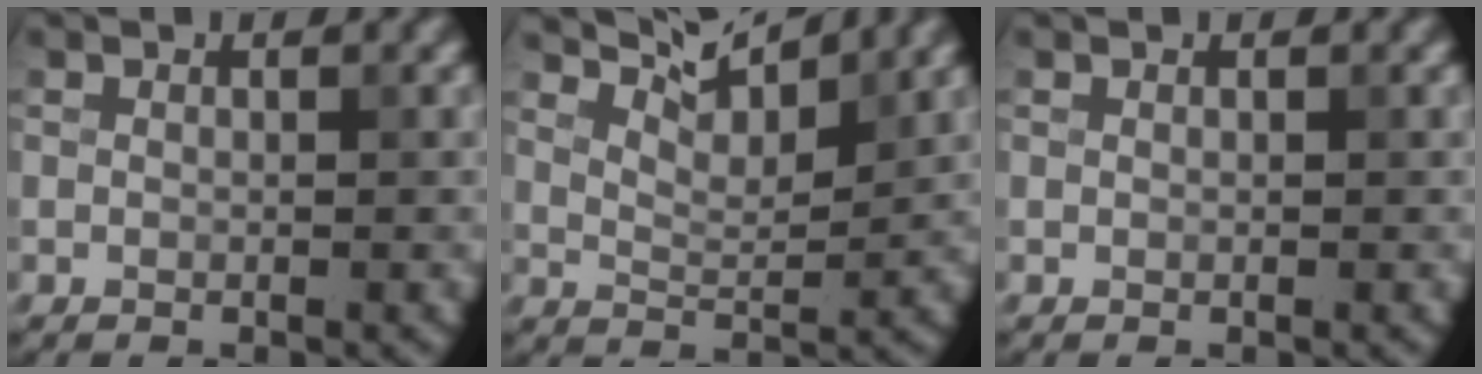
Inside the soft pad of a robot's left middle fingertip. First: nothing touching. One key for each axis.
{"total": 4.6, "fx": 4.0, "fy": 0.8, "fz": 2.1, "tx": -0.046, "ty": 0.002, "tz": 0.059}
{"total": 0.0}